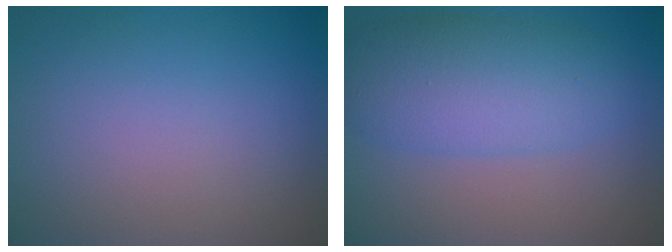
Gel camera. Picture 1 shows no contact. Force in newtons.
{"total": 6.4, "press": 6.4, "slide": 0.1}